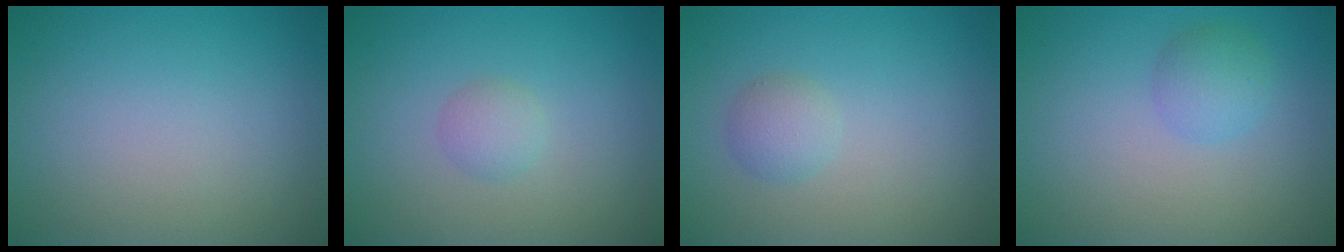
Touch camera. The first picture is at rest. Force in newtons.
{"total": 1.4, "press": 1.4, "slide": 0.1}
{"total": 1.7, "press": 1.7, "slide": 0.1}
{"total": 2.1, "press": 2.1, "slide": 0.1}